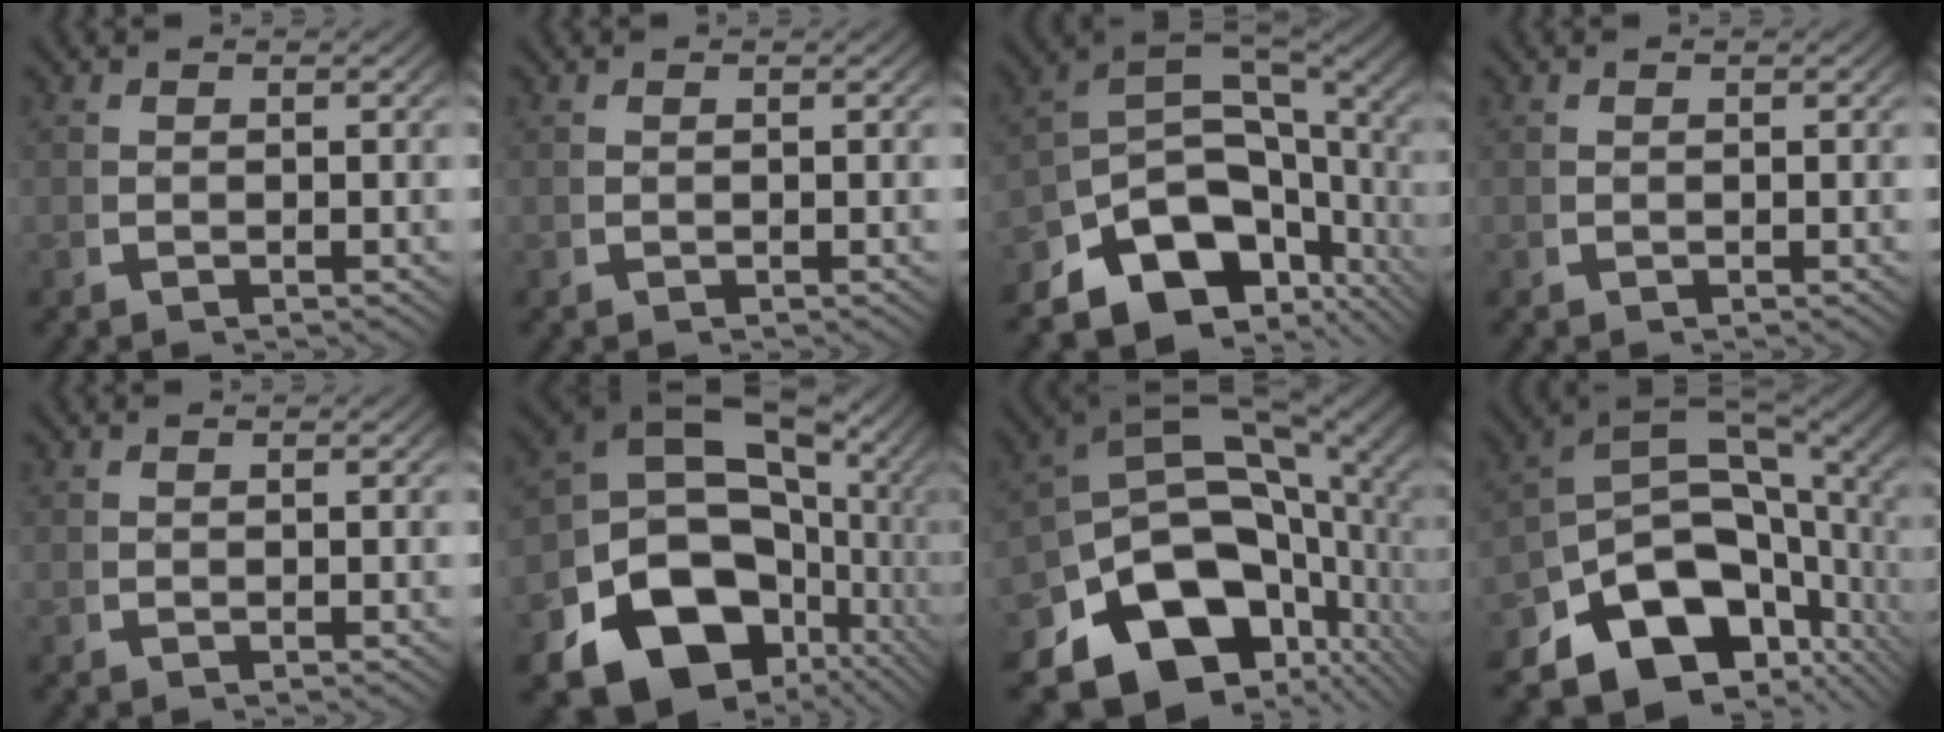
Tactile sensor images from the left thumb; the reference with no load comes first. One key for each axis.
{"total": 0.0}
{"total": 15.3, "fx": -1.8, "fy": 10.7, "fz": 10.8, "tx": -0.187, "ty": -0.041, "tz": -0.018}
{"total": 0.0}
{"total": 0.0}
{"total": 18.1, "fx": -2.1, "fy": 13.2, "fz": 12.3, "tx": -0.223, "ty": -0.052, "tz": -0.026}
{"total": 20.0, "fx": -2.0, "fy": 14.4, "fz": 13.8, "tx": -0.234, "ty": -0.044, "tz": -0.024}
{"total": 17.1, "fx": -1.8, "fy": 11.9, "fz": 12.1, "tx": -0.195, "ty": -0.038, "tz": -0.020}